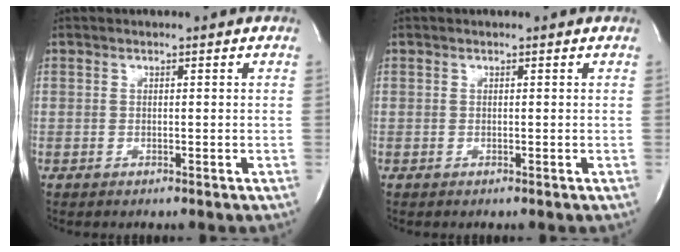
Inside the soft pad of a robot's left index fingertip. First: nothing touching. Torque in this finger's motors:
{"motor_torque": [-0.06, 0.03, 0.01, 0.00]}